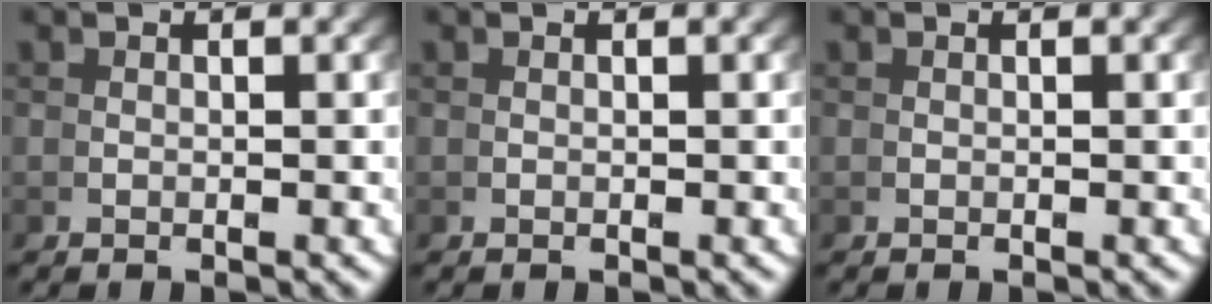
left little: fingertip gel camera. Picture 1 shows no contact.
{"total": 0.0}
{"total": 0.0}